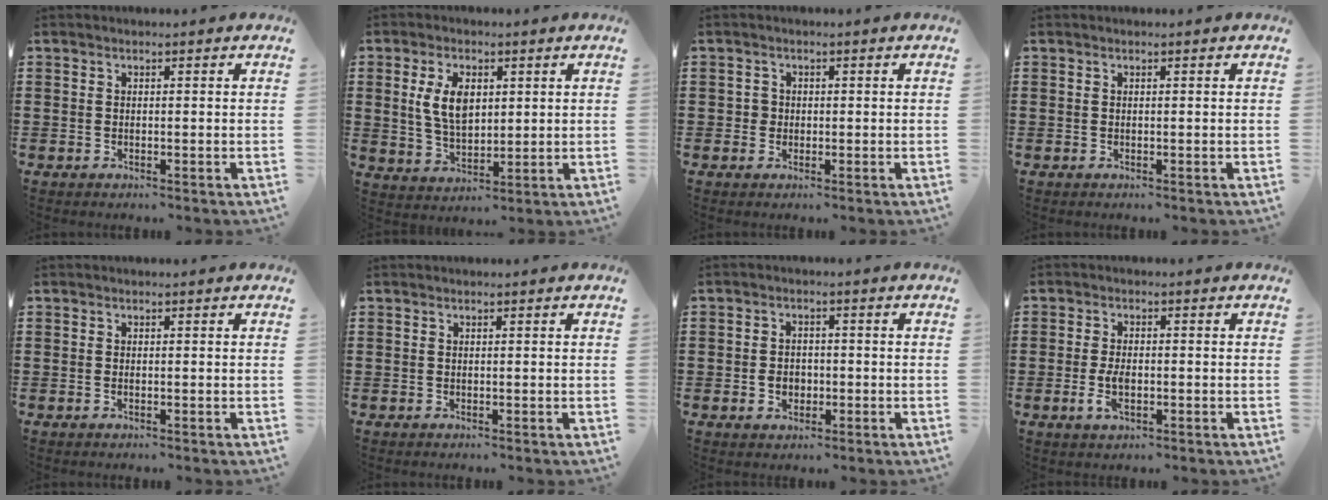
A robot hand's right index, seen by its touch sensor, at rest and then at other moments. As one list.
[{"total": 7.0, "force": [1.6, 3.9, 5.5], "torque": [-0.117, 0.007, 0.024]}, {"total": 1.4, "force": [-0.1, 1.3, 0.4], "torque": [-0.012, 0.006, -0.005]}, {"total": 0.0}, {"total": 0.0}, {"total": 0.0}, {"total": 3.0, "force": [-0.7, 2.3, 1.7], "torque": [-0.039, 0.003, -0.016]}, {"total": 3.9, "force": [-1.0, 1.8, 3.3], "torque": [-0.081, -0.005, -0.022]}]